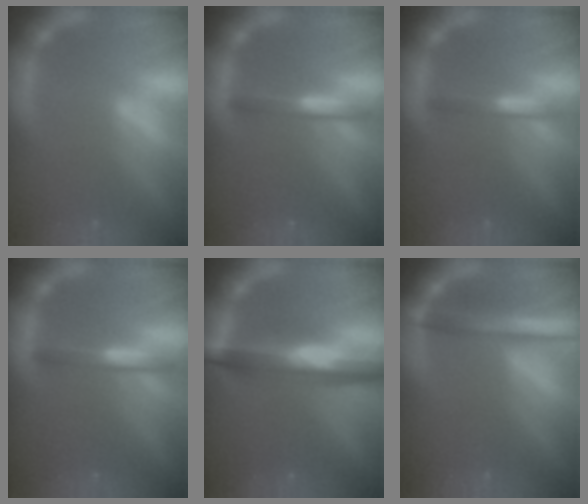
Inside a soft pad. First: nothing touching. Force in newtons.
{"total": 2.4}
{"total": 1.9}
{"total": 2.4}
{"total": 7.1}
{"total": 4.4}